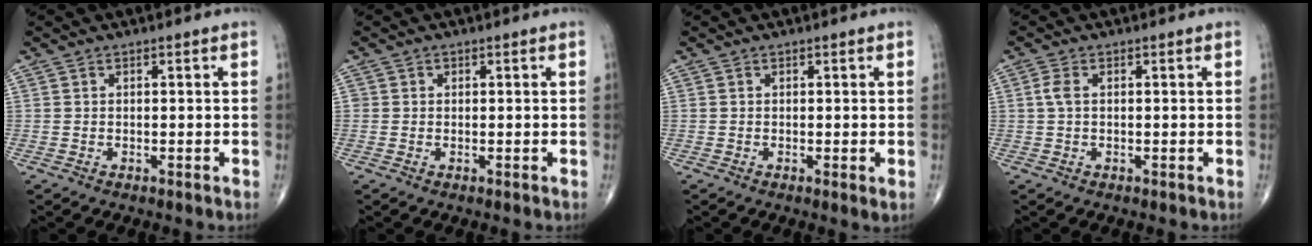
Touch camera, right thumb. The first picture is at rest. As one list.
[{"total": 0.6, "force": [0.0, 0.6, 0.0], "torque": [0.006, 0.003, -0.001]}, {"total": 0.9, "force": [0.1, 0.2, 0.9], "torque": [-0.017, -0.004, -0.002]}, {"total": 1.9, "force": [0.2, 0.9, 1.6], "torque": [-0.042, 0.005, 0.003]}]